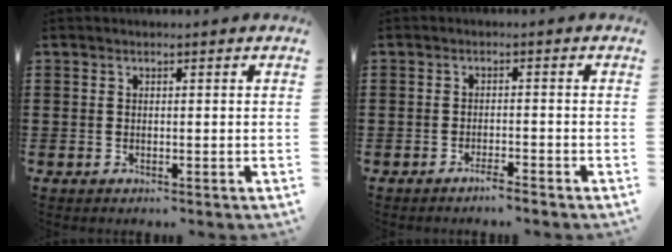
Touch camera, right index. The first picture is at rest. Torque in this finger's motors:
{"motor_torque": [-0.48, 0.54, -0.61, -0.19]}